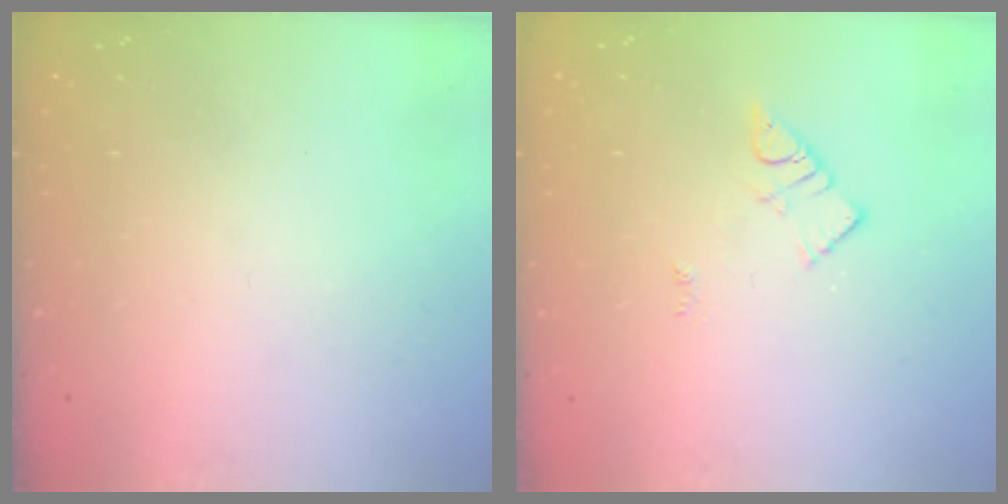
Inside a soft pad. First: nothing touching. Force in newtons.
{"total": 3.0, "press": 3.0, "slide": 0.2}